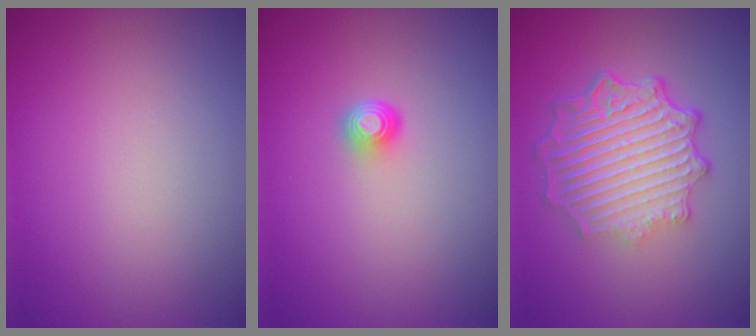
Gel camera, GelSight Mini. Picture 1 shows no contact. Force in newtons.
{"total": 1.5, "press": 1.1, "slide": 1.1}
{"total": 6.9, "press": 5.2, "slide": 4.6}